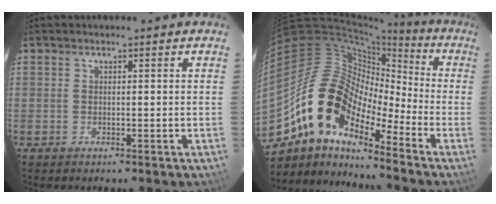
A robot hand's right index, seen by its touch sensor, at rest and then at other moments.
{"total": 15.2, "force": [-10.0, 6.6, 9.4], "torque": [-0.153, 0.004, -0.203]}